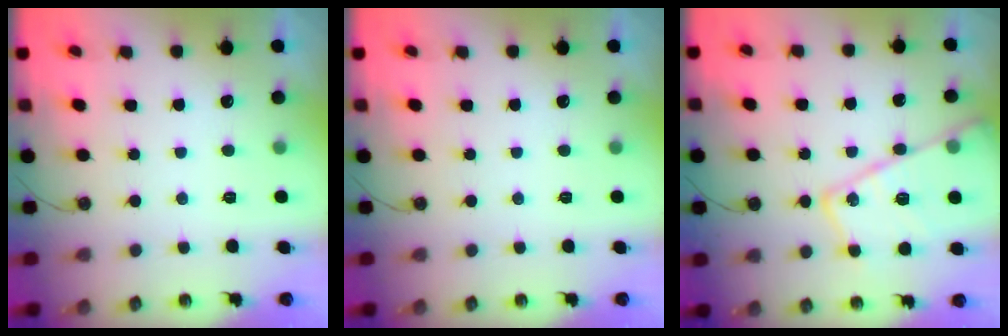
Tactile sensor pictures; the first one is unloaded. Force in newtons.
{"total": 0.0}
{"total": 20.5, "press": 20.4, "slide": 2.1}